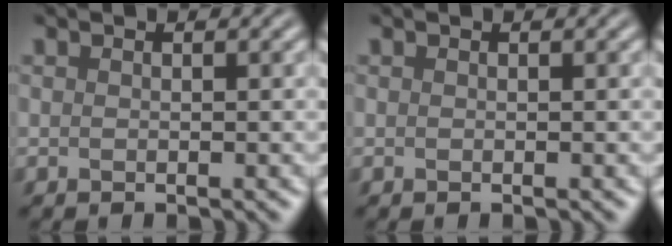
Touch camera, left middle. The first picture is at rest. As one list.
[{"total": 0.0}]